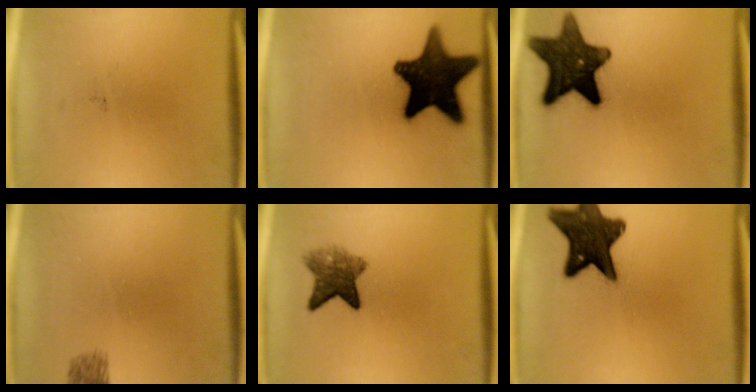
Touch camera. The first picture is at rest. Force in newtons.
{"total": 18.1}
{"total": 14.5}
{"total": 1.9}
{"total": 5.9}
{"total": 14.2}